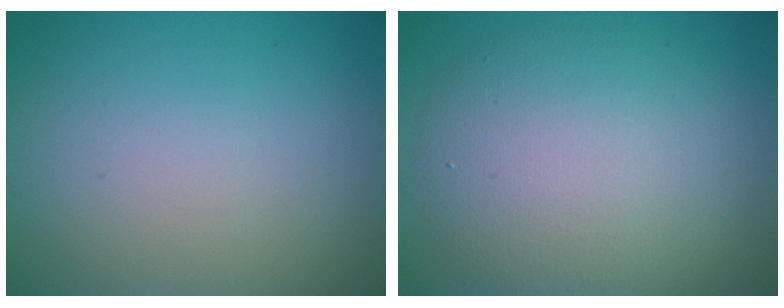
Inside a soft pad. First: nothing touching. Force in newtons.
{"total": 8.7, "press": 8.7, "slide": 0.6}